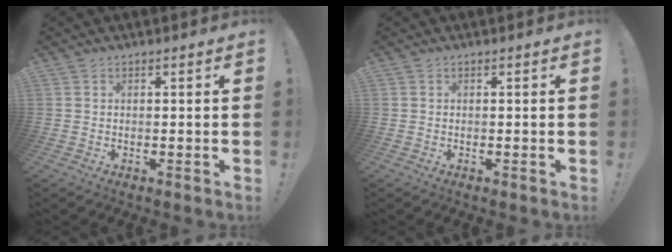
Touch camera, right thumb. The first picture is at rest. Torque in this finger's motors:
{"motor_torque": [-0.07, 0.02, 0.31, 0.07, -0.04]}